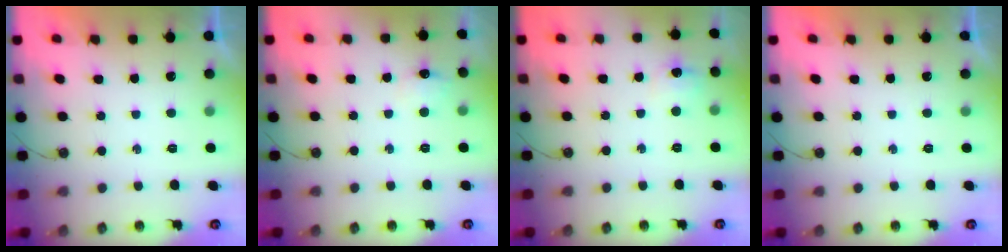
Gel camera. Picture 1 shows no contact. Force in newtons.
{"total": 6.2, "press": 6.1, "slide": 1.2}
{"total": 5.9, "press": 5.9, "slide": 0.6}
{"total": 0.0}